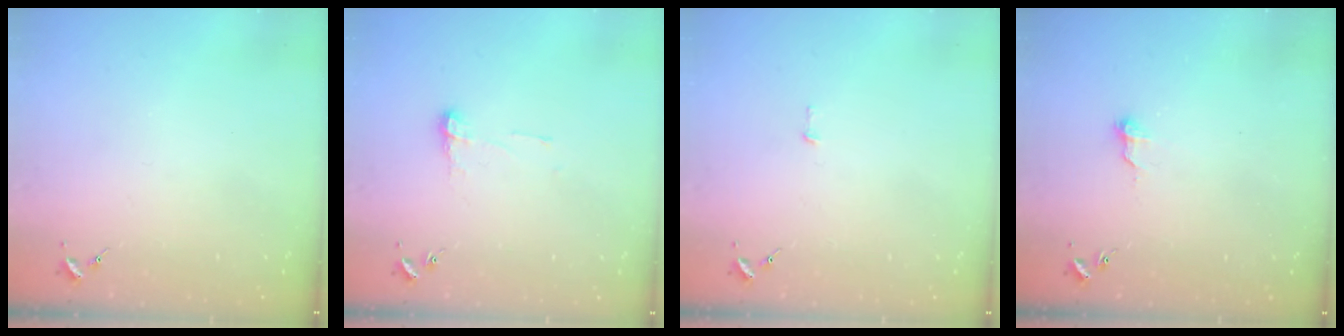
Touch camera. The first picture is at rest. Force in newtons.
{"total": 5.3, "press": 5.2, "slide": 0.5}
{"total": 1.9, "press": 1.9, "slide": 0.1}
{"total": 6.4, "press": 6.4, "slide": 0.6}